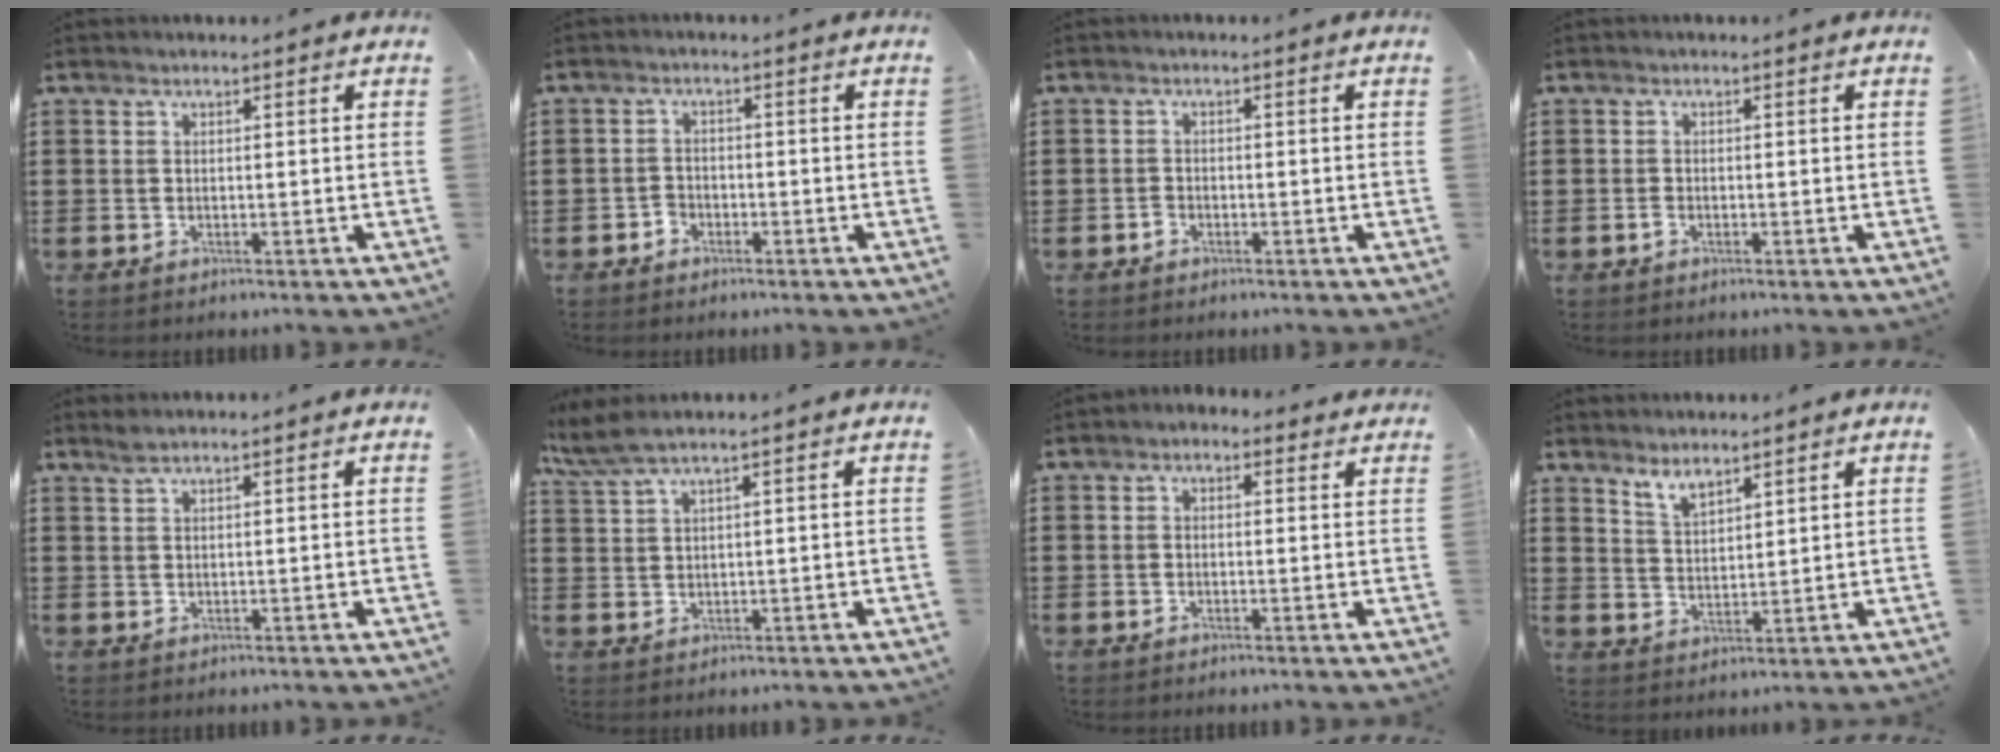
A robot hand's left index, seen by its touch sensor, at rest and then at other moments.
{"total": 1.8, "force": [-1.5, 1.0, 0.2], "torque": [-0.011, 0.003, -0.032]}
{"total": 1.1, "force": [-0.8, 0.8, 0.4], "torque": [-0.010, 0.000, -0.017]}
{"total": 0.9, "force": [-0.5, 0.4, 0.5], "torque": [-0.013, -0.003, -0.009]}
{"total": 1.4, "force": [1.0, 0.1, 1.0], "torque": [-0.022, 0.001, 0.019]}
{"total": 3.8, "force": [2.3, 0.3, 3.0], "torque": [-0.070, 0.001, 0.040]}
{"total": 1.2, "force": [-0.2, 0.9, 0.6], "torque": [-0.014, 0.006, -0.006]}
{"total": 3.6, "force": [3.2, 1.0, 1.3], "torque": [-0.032, -0.004, 0.059]}